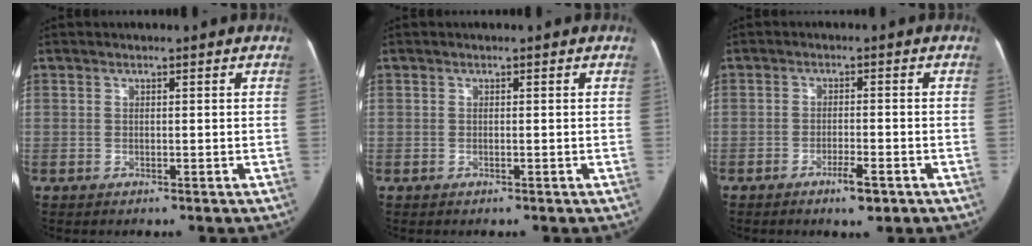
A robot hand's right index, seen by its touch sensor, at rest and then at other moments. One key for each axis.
{"total": 0.0}
{"total": 3.7, "fx": -2.2, "fy": 0.6, "fz": 2.9, "tx": -0.050, "ty": -0.002, "tz": -0.035}